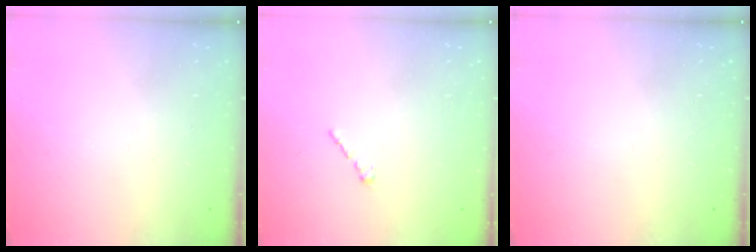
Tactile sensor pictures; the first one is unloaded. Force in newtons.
{"total": 1.7, "press": 1.7, "slide": 0.5}
{"total": 0.0}